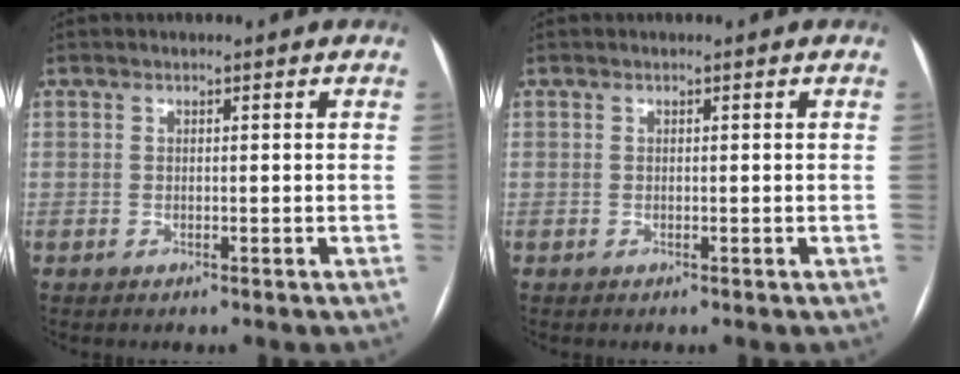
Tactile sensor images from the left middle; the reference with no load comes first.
{"total": 0.0}